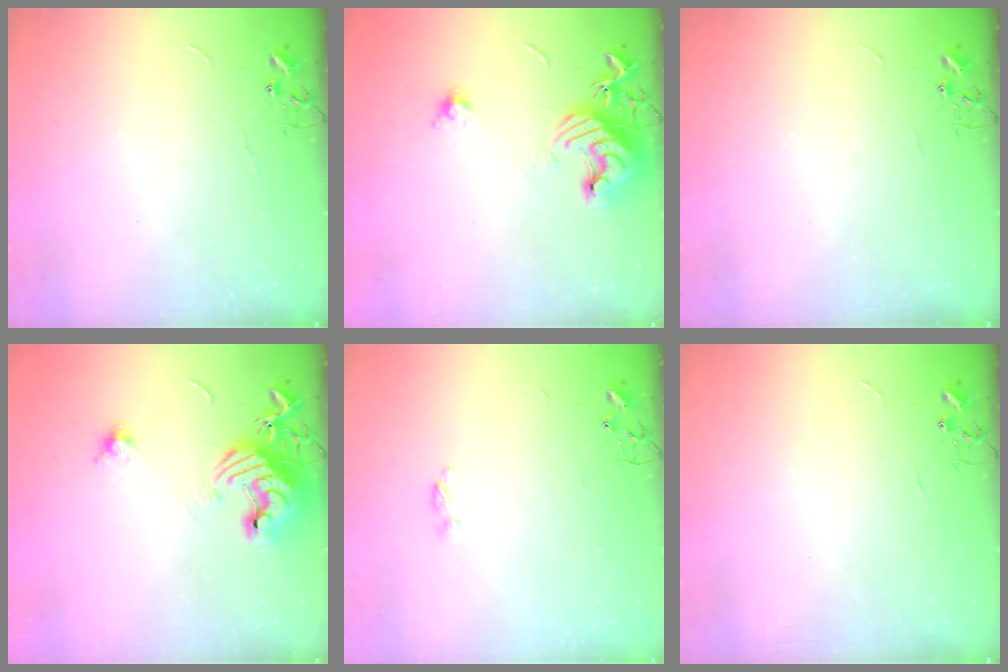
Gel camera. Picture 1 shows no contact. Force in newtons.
{"total": 11.7, "press": 11.6, "slide": 1.7}
{"total": 0.0}
{"total": 13.7, "press": 13.6, "slide": 1.7}
{"total": 2.9, "press": 2.9, "slide": 0.3}
{"total": 0.0}